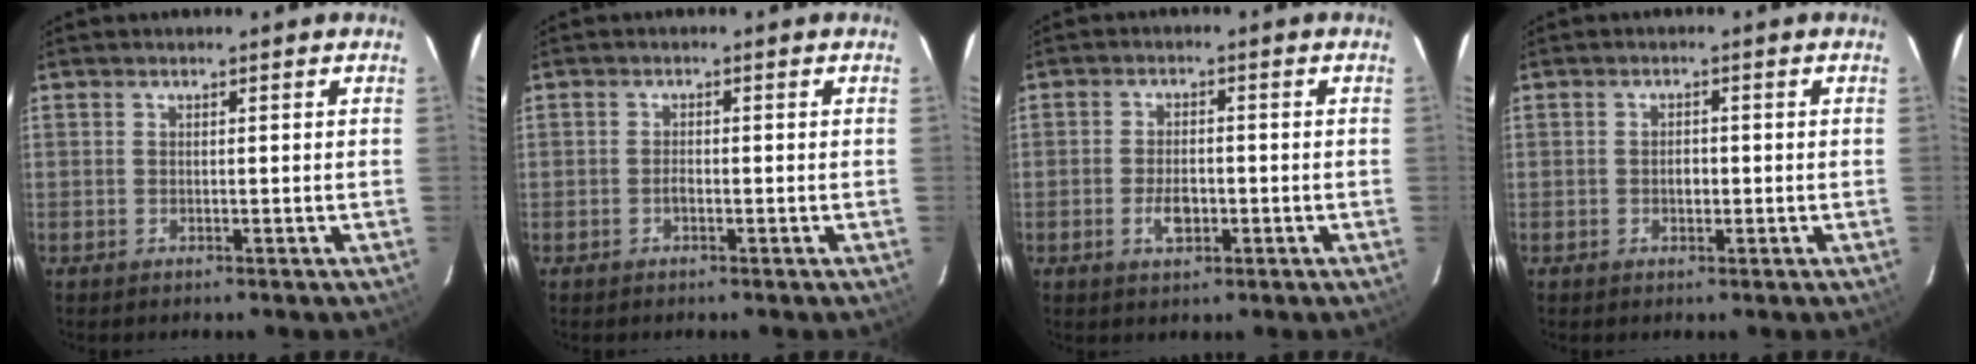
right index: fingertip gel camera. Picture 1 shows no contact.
{"total": 1.2, "force": [-0.5, 0.7, 0.9], "torque": [-0.018, 0.003, -0.010]}
{"total": 4.6, "force": [-1.5, 2.5, 3.6], "torque": [-0.071, -0.001, -0.023]}
{"total": 1.9, "force": [-0.3, 1.4, 1.3], "torque": [-0.024, 0.005, -0.006]}